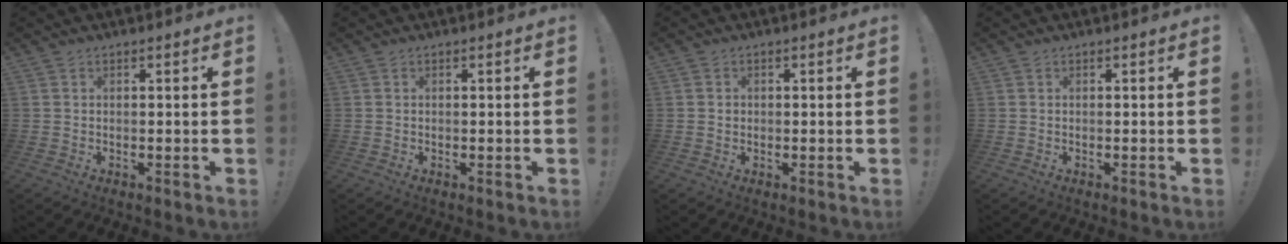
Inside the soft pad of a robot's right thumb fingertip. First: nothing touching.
{"total": 0.0}
{"total": 1.0, "force": [-0.1, 1.0, 0.1], "torque": [0.004, 0.001, -0.003]}
{"total": 0.0}